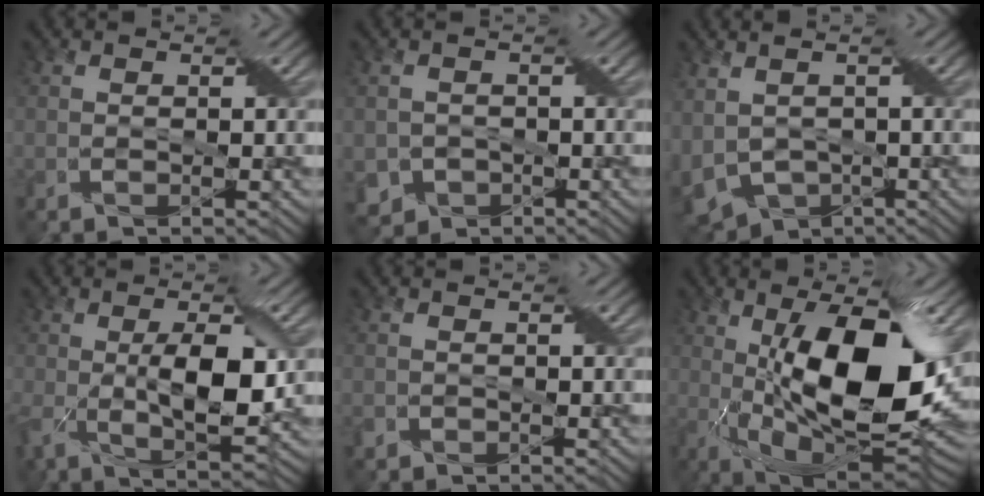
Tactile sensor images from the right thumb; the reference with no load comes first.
{"total": 3.8, "force": [-1.6, 3.3, 1.0], "torque": [-0.030, -0.006, -0.031]}
{"total": 7.4, "force": [-1.7, 4.7, 5.4], "torque": [-0.146, -0.022, -0.031]}
{"total": 9.1, "force": [-0.1, 3.8, 8.2], "torque": [-0.158, -0.010, 0.005]}
{"total": 1.1, "force": [-0.6, 1.0, 0.2], "torque": [-0.008, -0.004, -0.012]}
{"total": 17.7, "force": [1.3, 7.6, 15.9], "torque": [-0.246, -0.003, 0.017]}